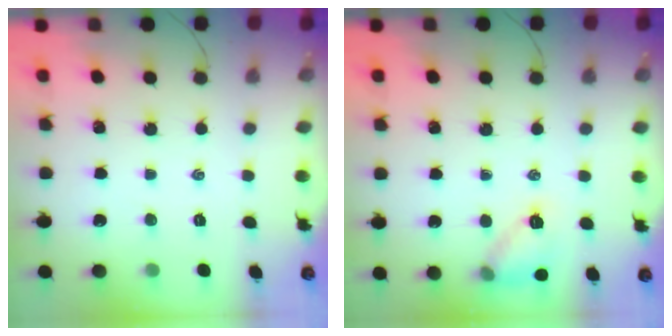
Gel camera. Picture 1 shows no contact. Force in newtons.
{"total": 10.3, "press": 10.2, "slide": 1.1}